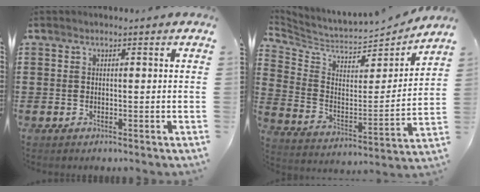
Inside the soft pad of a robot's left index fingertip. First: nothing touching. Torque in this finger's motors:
{"motor_torque": [1.00, 0.30, -0.01, 0.02]}